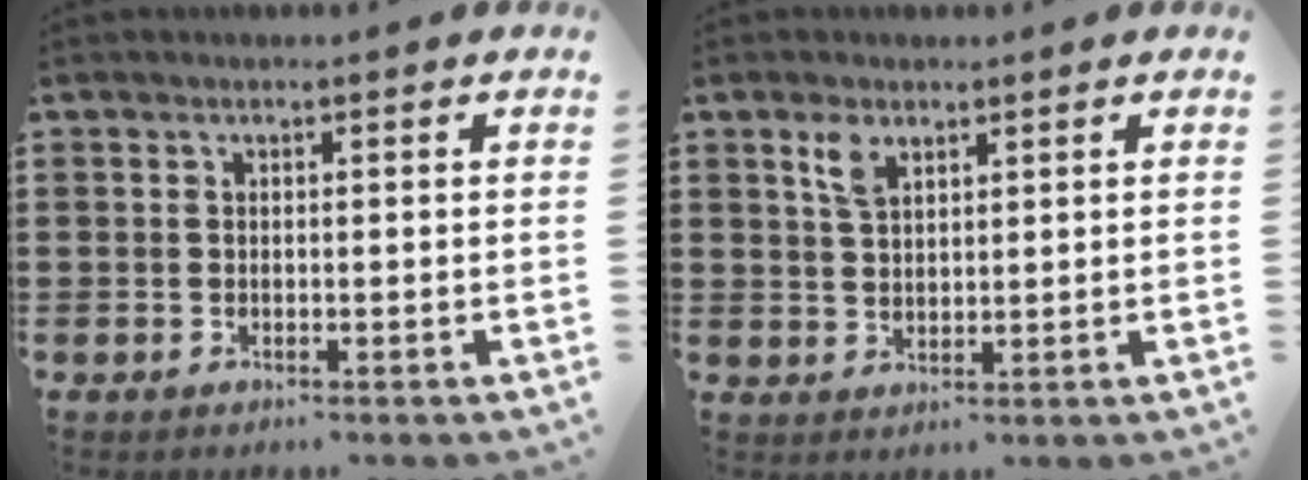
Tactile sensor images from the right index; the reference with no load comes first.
{"total": 3.5, "force": [2.2, 1.7, 2.2], "torque": [-0.052, 0.006, 0.039]}